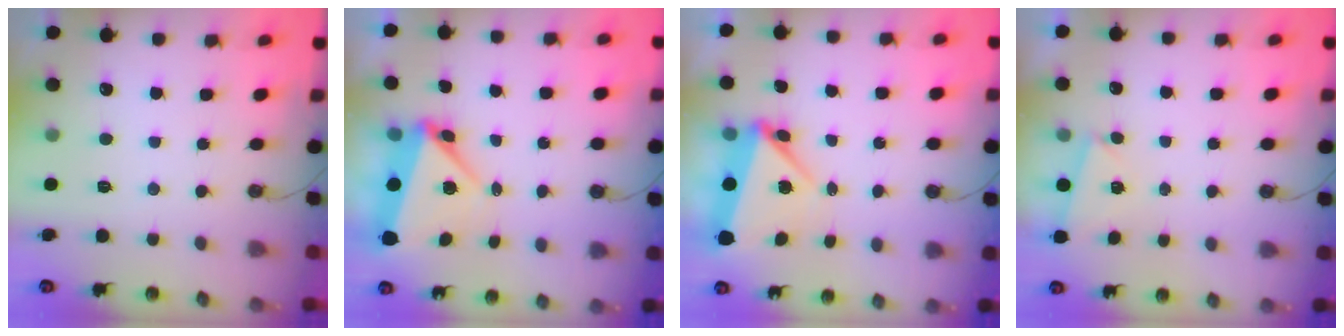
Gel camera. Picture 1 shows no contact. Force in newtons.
{"total": 5.5, "press": 5.2, "slide": 1.7}
{"total": 5.2, "press": 4.9, "slide": 1.8}
{"total": 2.1, "press": 1.7, "slide": 1.3}